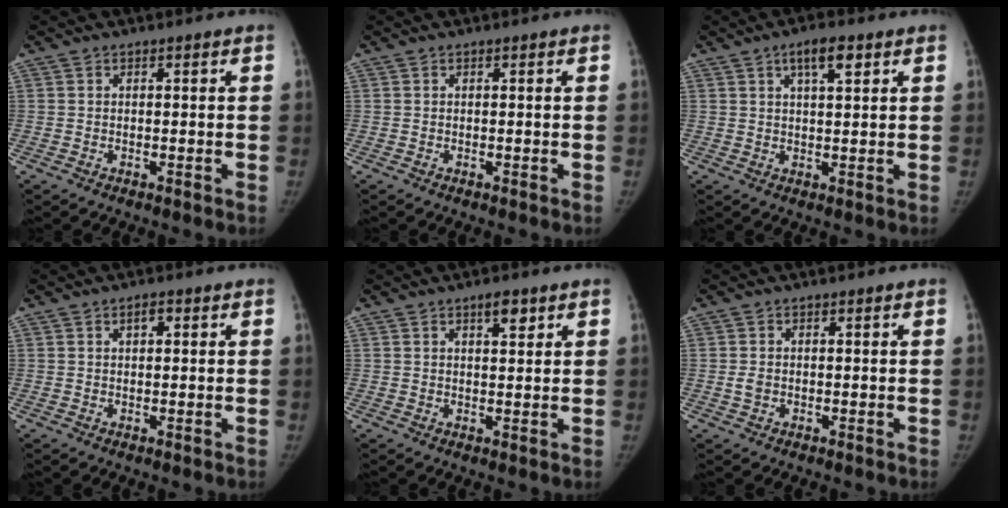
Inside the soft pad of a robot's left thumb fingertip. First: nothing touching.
{"total": 0.0}
{"total": 5.0, "force": [2.6, 1.6, 3.9], "torque": [-0.058, -0.005, 0.042]}
{"total": 1.8, "force": [0.8, 0.9, 1.4], "torque": [-0.018, 0.003, 0.012]}
{"total": 3.1, "force": [1.9, 1.1, 2.2], "torque": [-0.022, -0.010, 0.028]}
{"total": 1.5, "force": [-0.2, 1.2, 1.0], "torque": [-0.016, 0.000, -0.002]}